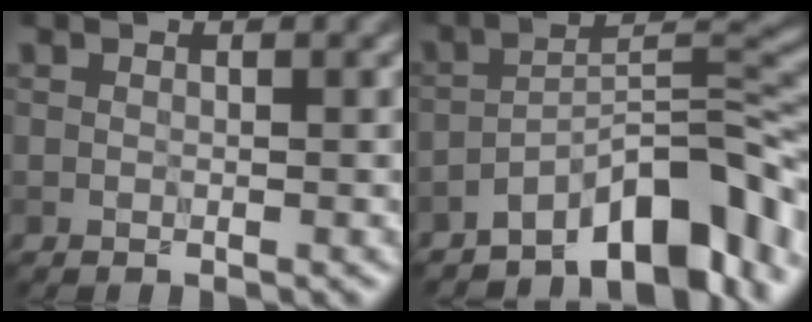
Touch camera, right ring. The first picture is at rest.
{"total": 9.6, "force": [-6.3, 3.1, 6.6], "torque": [-0.082, 0.018, -0.111]}